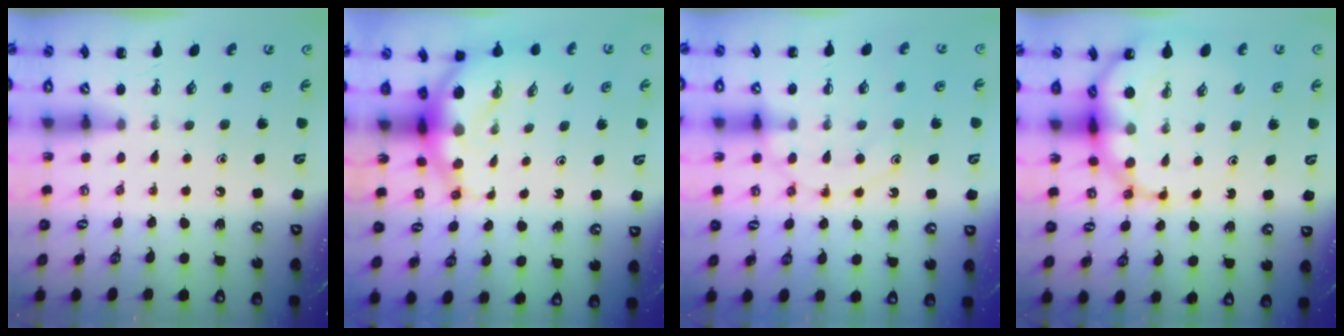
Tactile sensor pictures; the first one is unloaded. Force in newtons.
{"total": 6.9, "press": 6.7, "slide": 1.8}
{"total": 11.8, "press": 11.8, "slide": 0.7}
{"total": 10.9, "press": 10.4, "slide": 3.0}